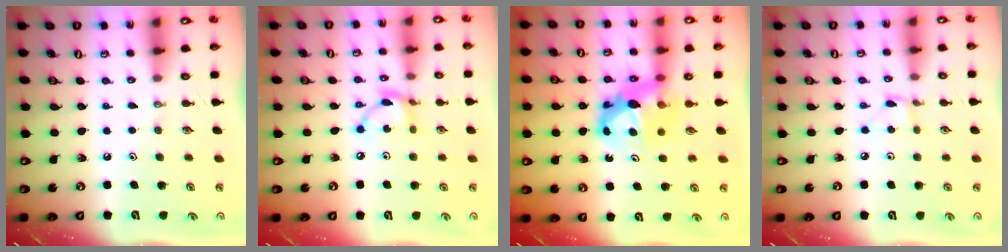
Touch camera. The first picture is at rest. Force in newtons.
{"total": 7.8, "press": 7.8, "slide": 0.1}
{"total": 8.1, "press": 8.1, "slide": 0.5}
{"total": 2.0, "press": 2.0, "slide": 0.1}